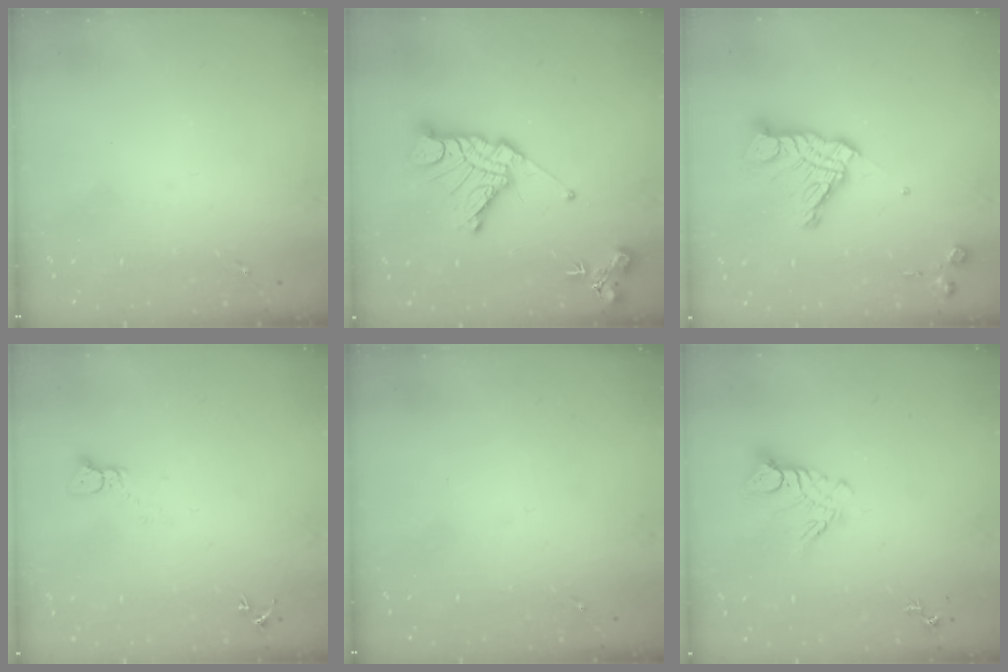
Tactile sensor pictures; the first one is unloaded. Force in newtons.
{"total": 18.2, "press": 18.1, "slide": 1.5}
{"total": 14.5, "press": 14.5, "slide": 1.3}
{"total": 2.4, "press": 2.4, "slide": 0.2}
{"total": 0.0}
{"total": 10.2, "press": 10.1, "slide": 0.8}